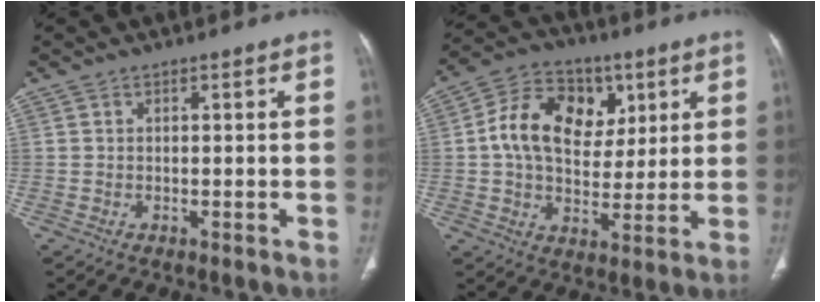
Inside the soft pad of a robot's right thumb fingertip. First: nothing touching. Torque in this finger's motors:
{"motor_torque": [0.26, 0.27, 0.51, -0.32, 0.20]}